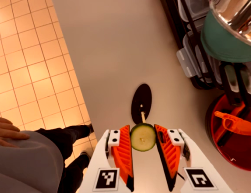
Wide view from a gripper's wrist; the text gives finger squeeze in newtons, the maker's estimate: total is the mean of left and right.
{"total": 7.5, "left": 7.6, "right": 7.3}